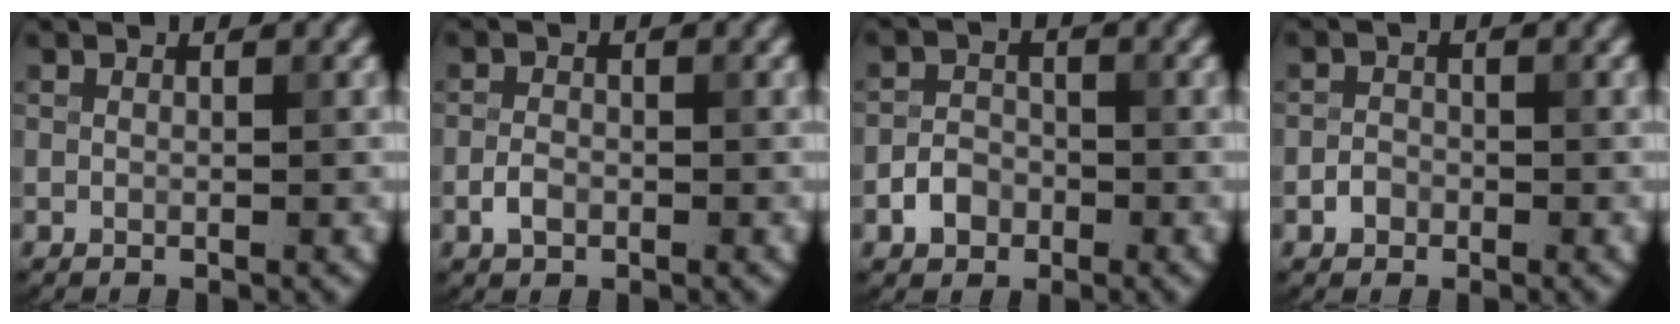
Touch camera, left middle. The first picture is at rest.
{"total": 1.6, "force": [-0.7, 1.0, 1.0], "torque": [-0.017, 0.002, -0.017]}
{"total": 2.5, "force": [-1.2, 1.9, 1.0], "torque": [-0.013, 0.004, -0.027]}
{"total": 1.4, "force": [-0.7, 1.1, 0.5], "torque": [-0.003, 0.002, -0.015]}